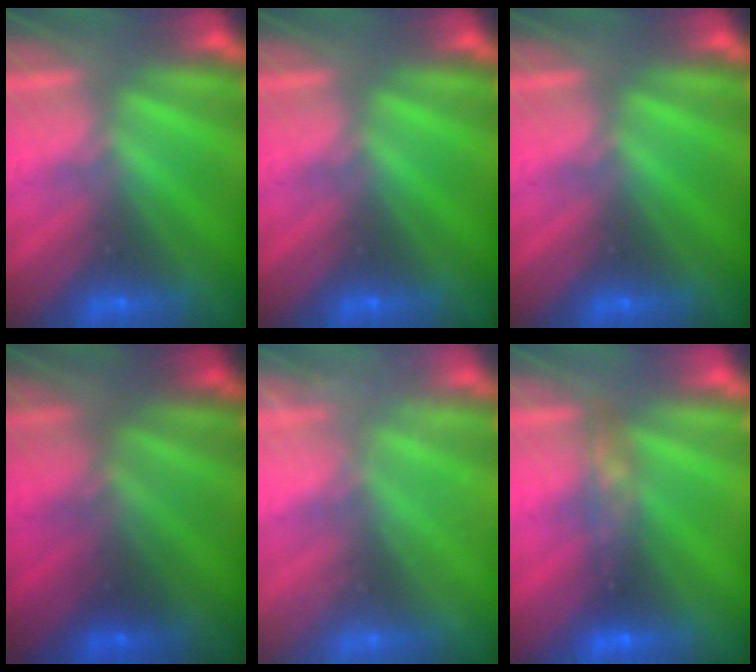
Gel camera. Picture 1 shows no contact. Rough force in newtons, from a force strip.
{"total": 0.0}
{"total": 0.0}
{"total": 2.0}
{"total": 2.3}
{"total": 4.4}